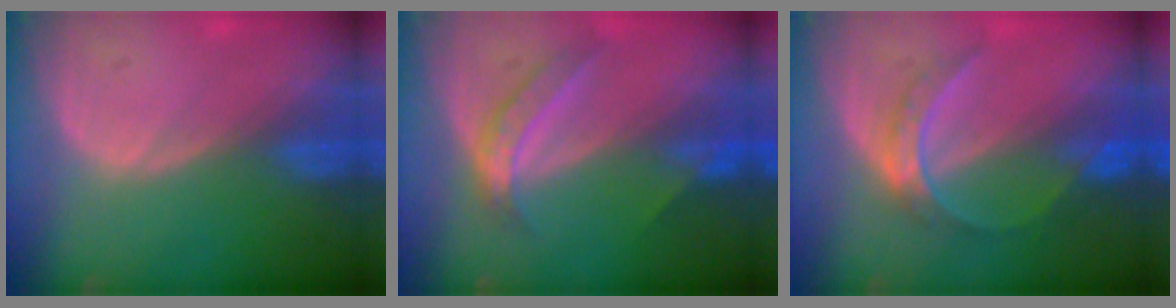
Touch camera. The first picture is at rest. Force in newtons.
{"total": 5.7, "press": 4.8, "slide": 3.1}
{"total": 6.5, "press": 5.6, "slide": 3.4}